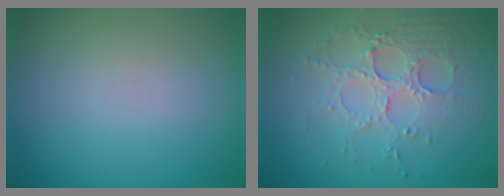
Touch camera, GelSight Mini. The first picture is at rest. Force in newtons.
{"total": 3.9, "press": 3.7, "slide": 1.3}